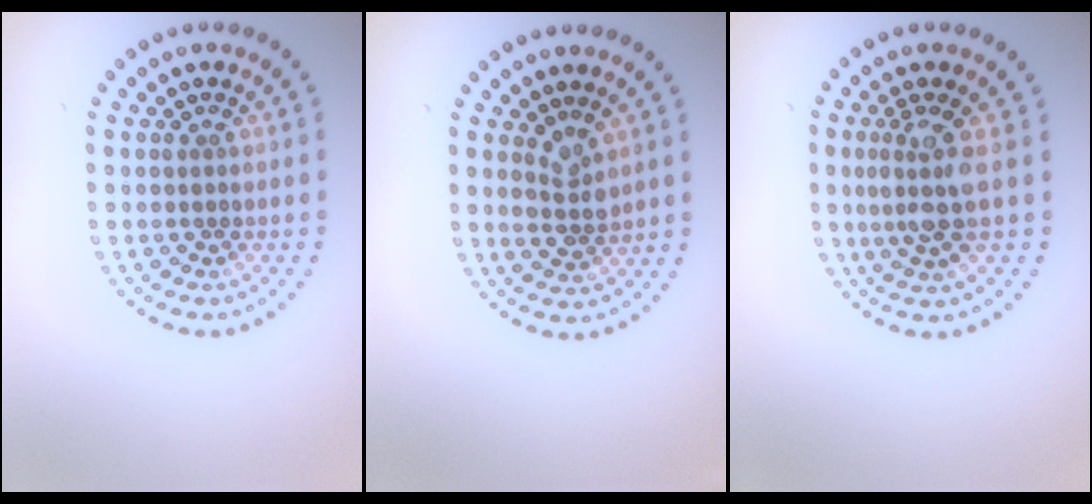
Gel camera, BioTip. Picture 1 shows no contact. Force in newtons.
{"total": 2.0, "press": 1.7, "slide": 0.9}
{"total": 3.0, "press": 2.3, "slide": 2.0}